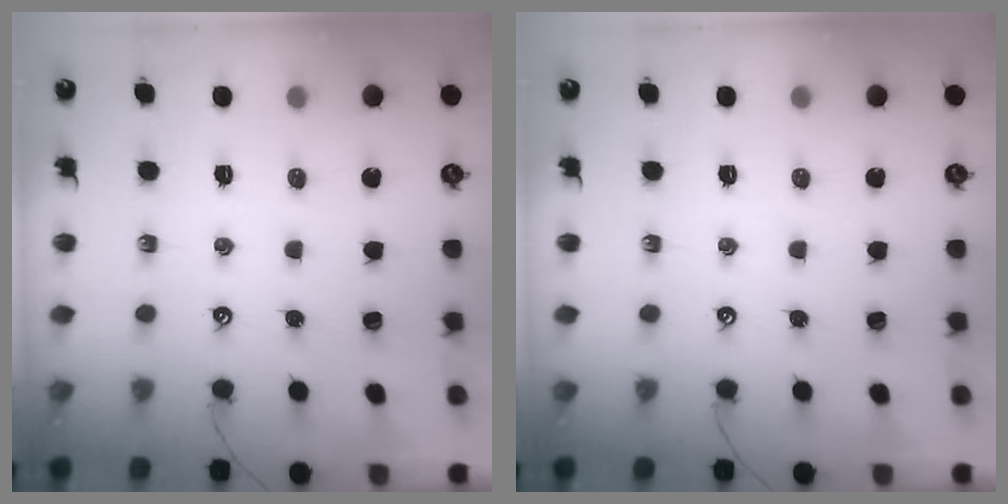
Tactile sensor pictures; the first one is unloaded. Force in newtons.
{"total": 0.0}